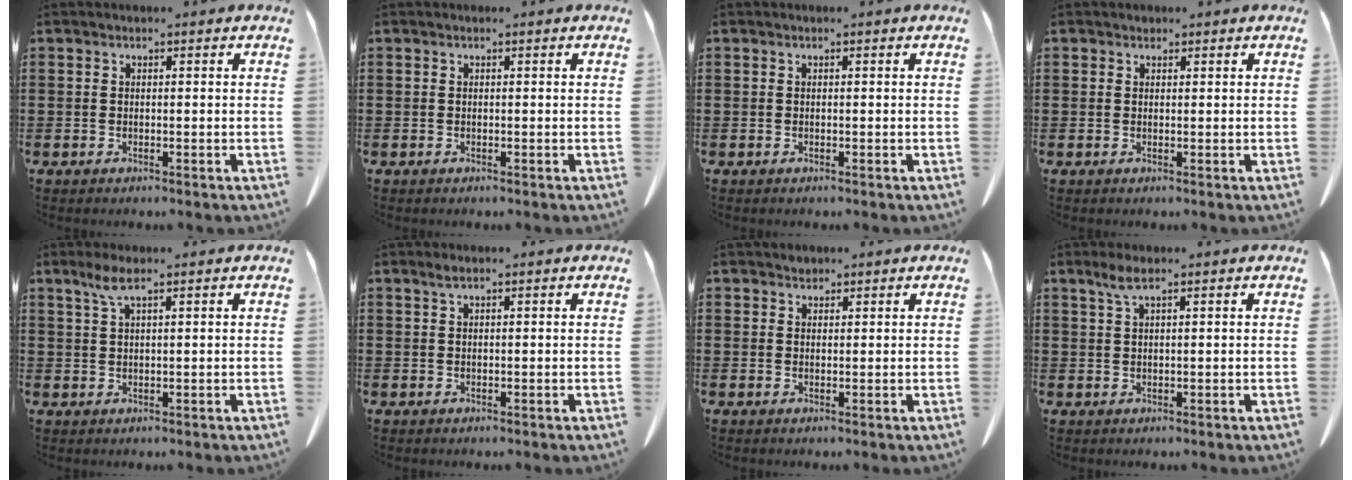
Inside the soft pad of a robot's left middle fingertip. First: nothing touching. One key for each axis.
{"total": 0.0}
{"total": 0.0}
{"total": 0.7, "fx": 0.4, "fy": 0.5, "fz": 0.0, "tx": -0.002, "ty": 0.004, "tz": 0.008}
{"total": 3.1, "fx": 1.9, "fy": 0.5, "fz": 2.5, "tx": -0.055, "ty": 0.004, "tz": 0.033}
{"total": 1.1, "fx": 0.6, "fy": 0.2, "fz": 0.8, "tx": -0.018, "ty": 0.002, "tz": 0.011}
{"total": 1.1, "fx": 0.9, "fy": 0.5, "fz": 0.0, "tx": -0.004, "ty": 0.001, "tz": 0.018}
{"total": 2.5, "fx": 1.6, "fy": 0.4, "fz": 1.9, "tx": -0.042, "ty": 0.003, "tz": 0.027}